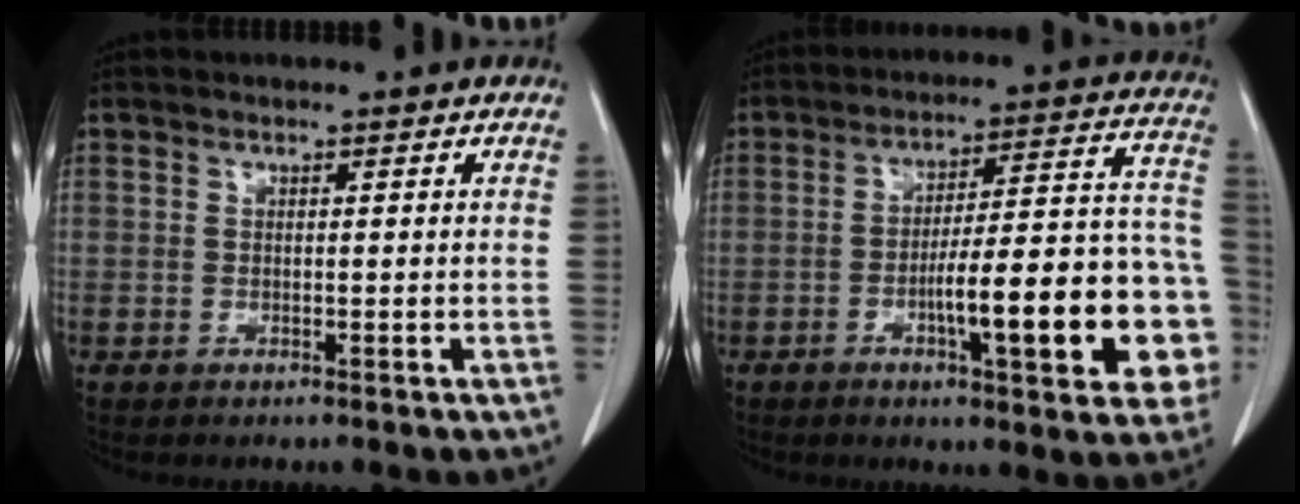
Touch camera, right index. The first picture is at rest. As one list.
[{"total": 19.7, "force": [-5.7, 3.5, 18.5], "torque": [-0.180, 0.036, -0.069]}]